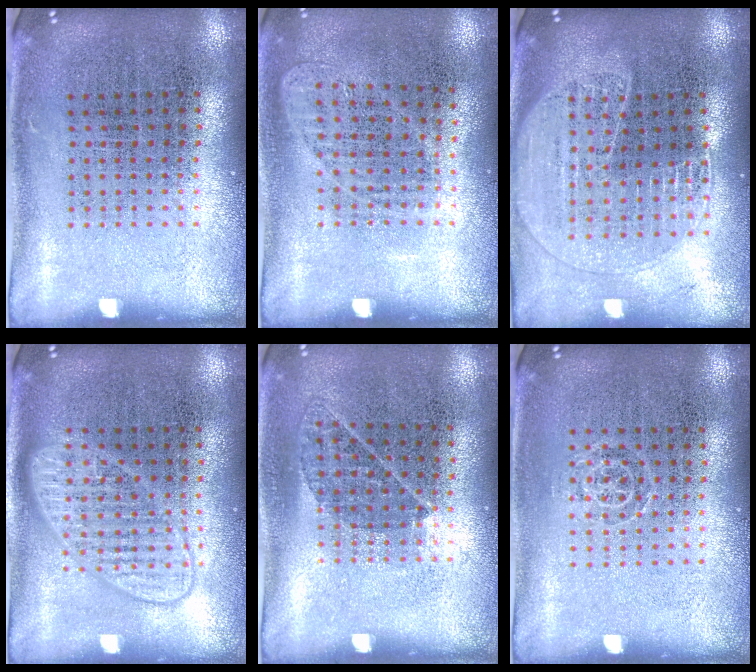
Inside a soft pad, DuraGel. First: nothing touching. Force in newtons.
{"total": 1.0, "press": 0.9, "slide": 0.4}
{"total": 1.7, "press": 1.5, "slide": 0.6}
{"total": 1.8, "press": 1.8, "slide": 0.3}
{"total": 0.8, "press": 0.6, "slide": 0.4}
{"total": 0.6, "press": 0.4, "slide": 0.4}